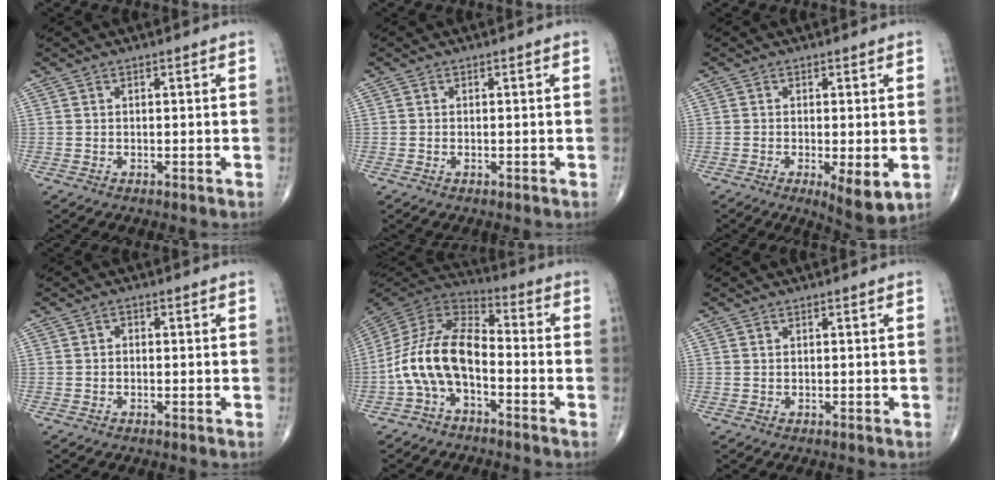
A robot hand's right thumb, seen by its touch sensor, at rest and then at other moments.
{"total": 0.0}
{"total": 6.4, "force": [-1.7, 1.9, 5.9], "torque": [-0.092, -0.020, -0.024]}
{"total": 0.9, "force": [-0.1, 0.7, 0.5], "torque": [-0.002, 0.003, -0.007]}
{"total": 13.7, "force": [-4.0, 7.2, 10.9], "torque": [-0.216, 0.058, -0.087]}
{"total": 0.0}